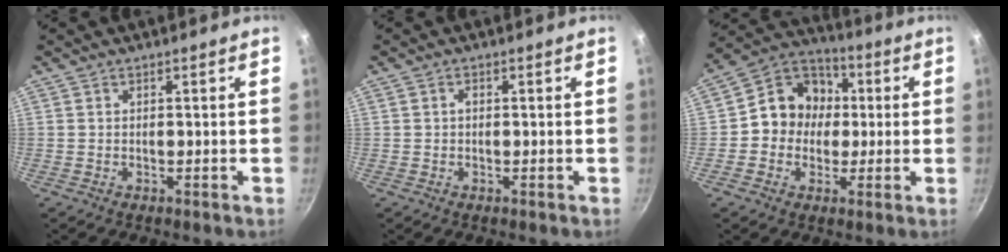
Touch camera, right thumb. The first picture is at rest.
{"total": 0.8, "force": [0.0, 0.6, 0.5], "torque": [-0.008, 0.006, -0.001]}
{"total": 11.8, "force": [0.3, 10.6, 5.2], "torque": [-0.039, 0.026, -0.017]}